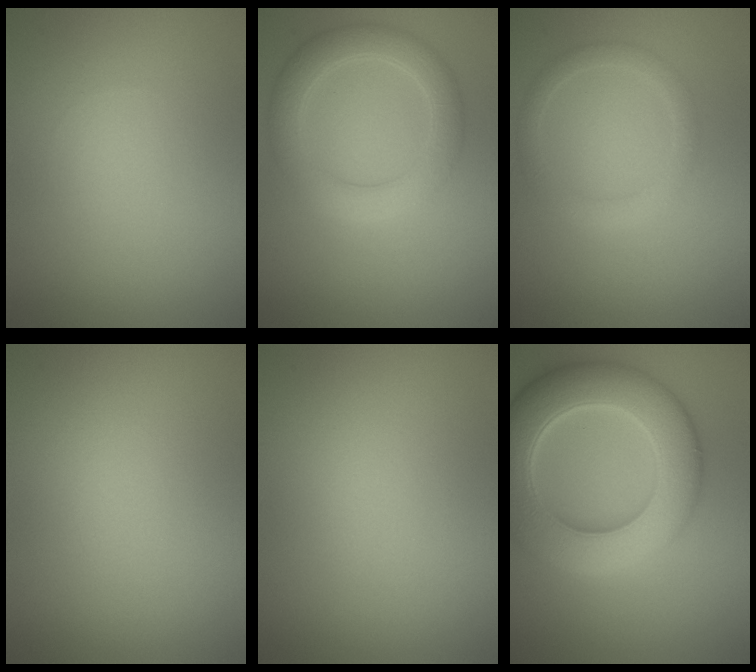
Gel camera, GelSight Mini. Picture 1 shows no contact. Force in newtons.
{"total": 4.2, "press": 4.2, "slide": 0.1}
{"total": 2.0, "press": 2.0, "slide": 0.0}
{"total": 0.0}
{"total": 0.0}
{"total": 10.7, "press": 10.7, "slide": 0.4}